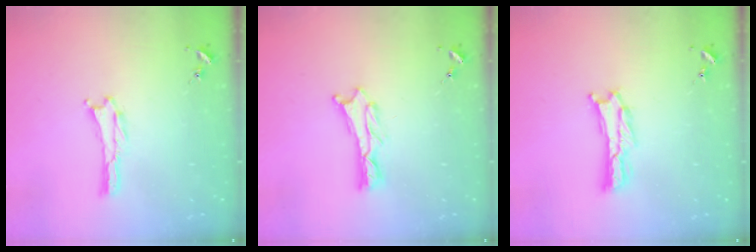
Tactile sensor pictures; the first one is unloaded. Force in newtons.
{"total": 1.1, "press": 1.0, "slide": 0.2}
{"total": 1.6, "press": 1.6, "slide": 0.2}